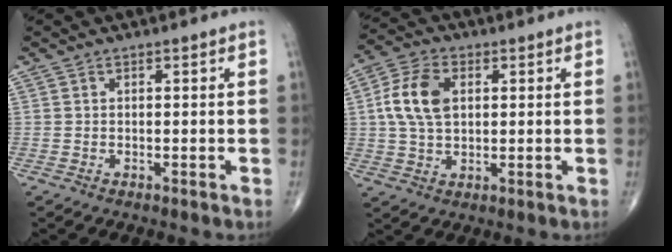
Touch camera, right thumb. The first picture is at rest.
{"total": 9.4, "force": [1.9, 5.5, 7.4], "torque": [-0.153, 0.007, 0.035]}